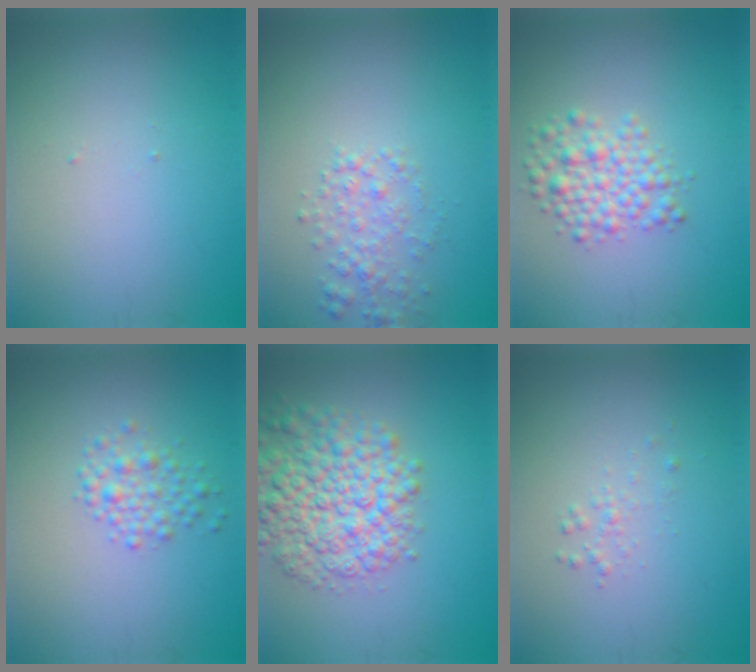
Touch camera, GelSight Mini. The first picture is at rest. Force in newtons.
{"total": 2.3, "press": 2.3, "slide": 0.1}
{"total": 3.6, "press": 3.6, "slide": 0.2}
{"total": 2.2, "press": 2.2, "slide": 0.1}
{"total": 8.1, "press": 8.1, "slide": 0.3}
{"total": 0.9, "press": 0.9, "slide": 0.0}